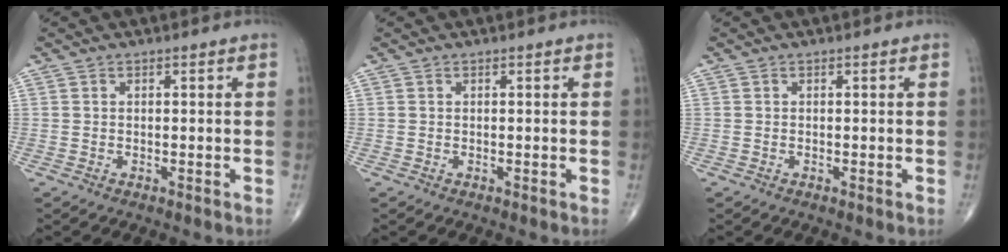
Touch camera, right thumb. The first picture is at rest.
{"total": 0.0}
{"total": 0.0}